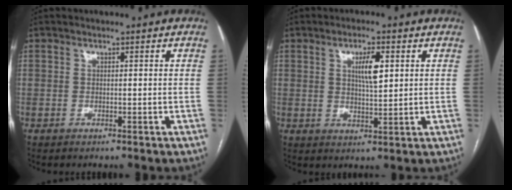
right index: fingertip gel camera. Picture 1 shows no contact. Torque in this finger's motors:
{"motor_torque": [0.28, 0.18, 0.21, 0.06]}